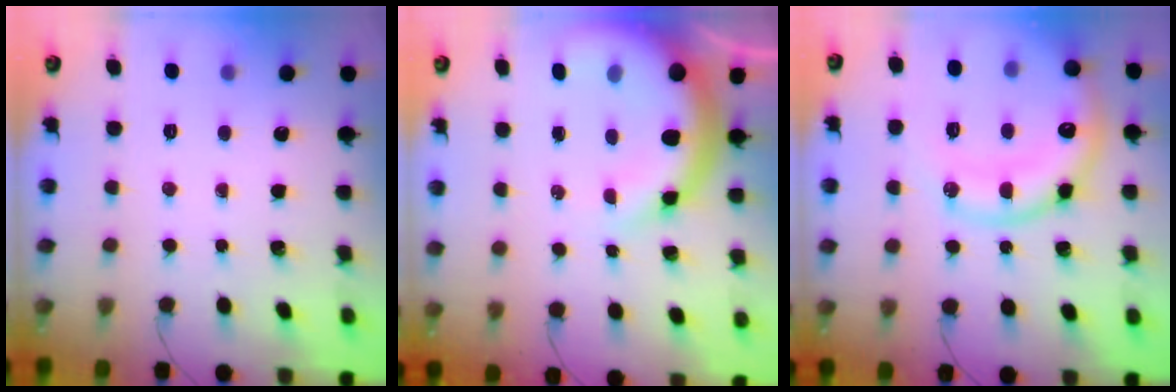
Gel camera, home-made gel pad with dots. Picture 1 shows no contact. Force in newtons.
{"total": 16.1, "press": 15.7, "slide": 3.4}
{"total": 18.5, "press": 18.3, "slide": 2.7}